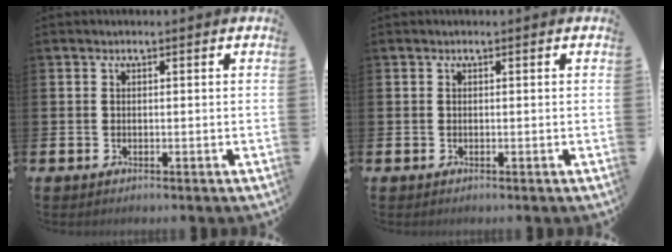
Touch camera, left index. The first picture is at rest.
{"total": 0.0}